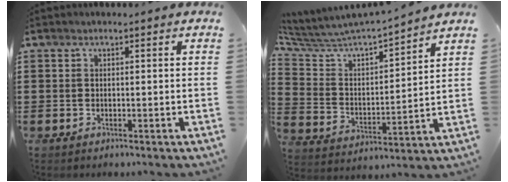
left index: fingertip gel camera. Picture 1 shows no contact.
{"total": 5.2, "force": [5.0, 0.8, 1.2], "torque": [-0.055, -0.047, 0.078]}